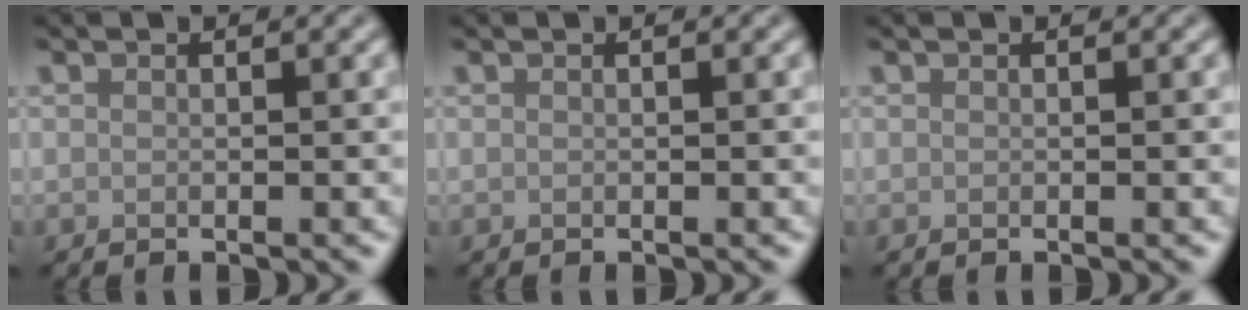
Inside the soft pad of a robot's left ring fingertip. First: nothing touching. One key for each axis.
{"total": 0.0}
{"total": 0.0}